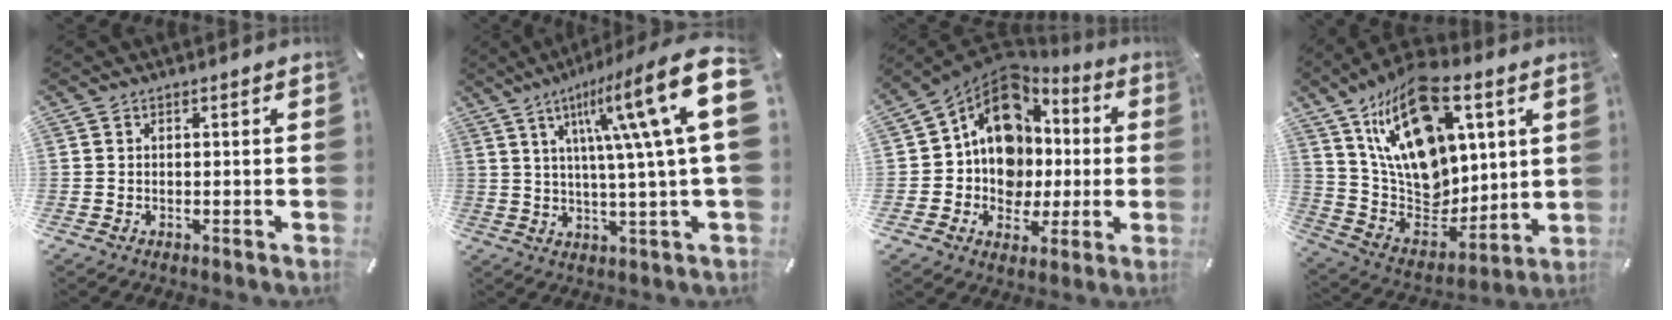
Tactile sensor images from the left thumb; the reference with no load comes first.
{"total": 22.3, "force": [6.5, 4.0, 21.0], "torque": [-0.318, -0.027, 0.088]}
{"total": 14.5, "force": [2.9, 12.5, 6.7], "torque": [-0.141, -0.043, 0.059]}
{"total": 22.2, "force": [10.4, 14.1, 13.6], "torque": [-0.266, -0.068, 0.183]}